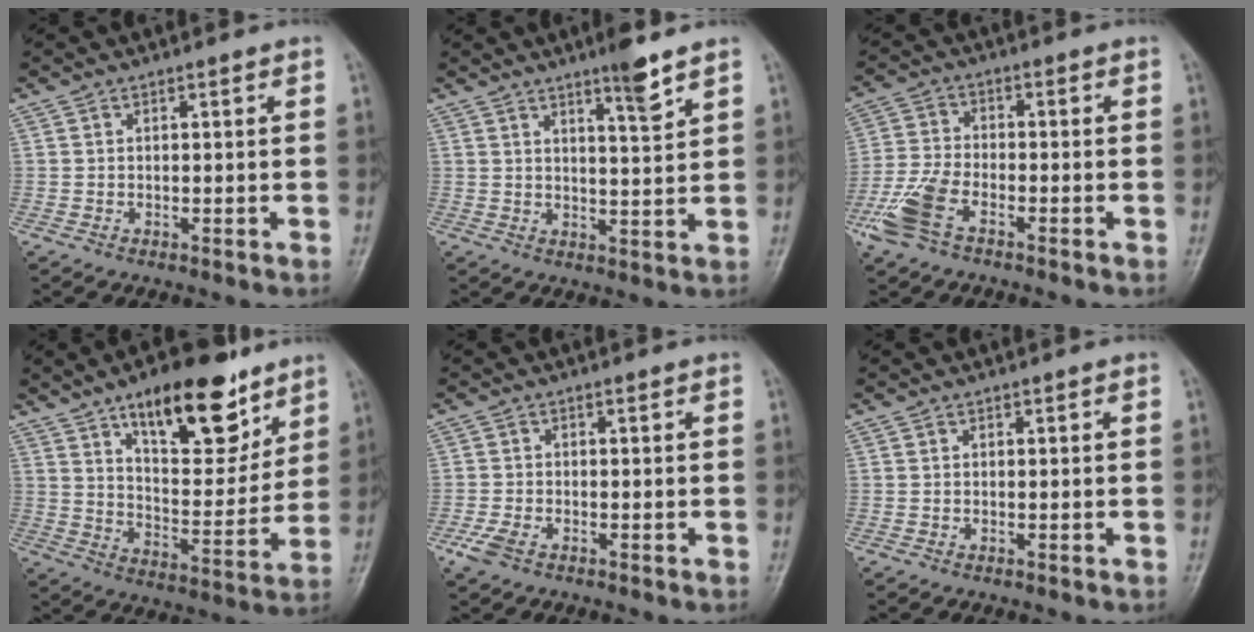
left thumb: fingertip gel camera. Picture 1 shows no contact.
{"total": 5.4, "force": [3.9, 0.3, 3.8], "torque": [-0.054, -0.031, 0.061]}
{"total": 8.5, "force": [-4.6, 4.2, 5.8], "torque": [-0.141, 0.014, -0.096]}
{"total": 19.4, "force": [11.9, 8.0, 13.0], "torque": [-0.144, -0.064, 0.191]}
{"total": 3.1, "force": [-1.8, 1.7, 1.9], "torque": [-0.048, -0.001, -0.035]}
{"total": 0.0}